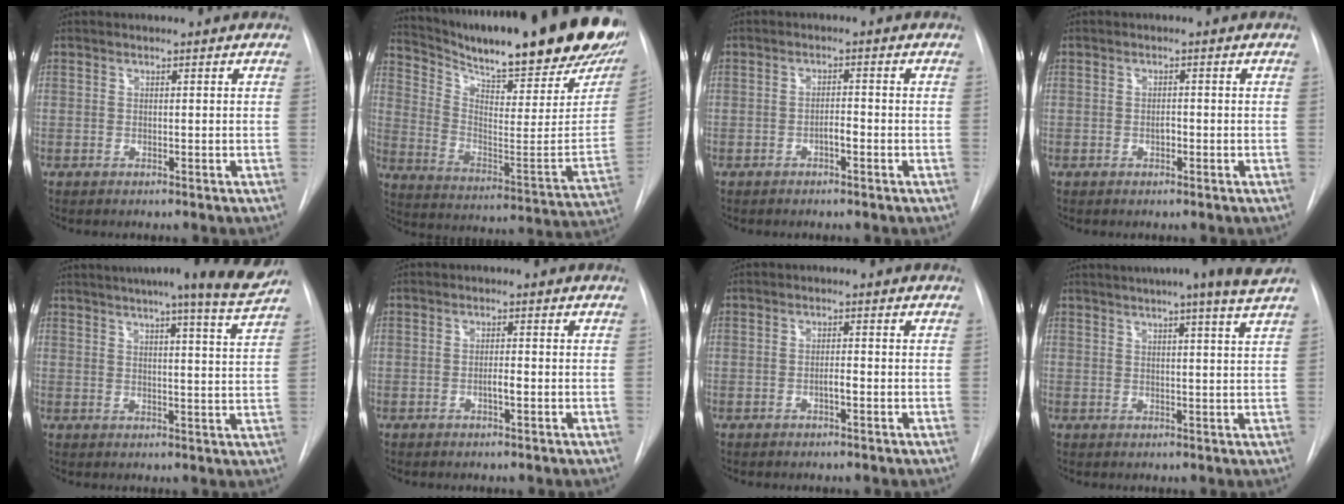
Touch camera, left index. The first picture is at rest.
{"total": 33.4, "force": [26.8, 4.6, 19.4], "torque": [-0.300, -0.085, 0.366]}
{"total": 1.7, "force": [-0.9, 0.4, 1.4], "torque": [-0.022, 0.003, -0.016]}
{"total": 1.0, "force": [-0.4, 0.5, 0.8], "torque": [-0.014, 0.002, -0.007]}
{"total": 14.3, "force": [12.6, -1.7, 6.6], "torque": [-0.103, -0.041, 0.148]}
{"total": 1.5, "force": [-0.5, 0.2, 1.4], "torque": [-0.025, 0.001, -0.009]}
{"total": 1.3, "force": [-0.5, 0.2, 1.2], "torque": [-0.020, 0.002, -0.010]}
{"total": 9.8, "force": [8.2, -1.7, 5.1], "torque": [-0.075, -0.006, 0.089]}